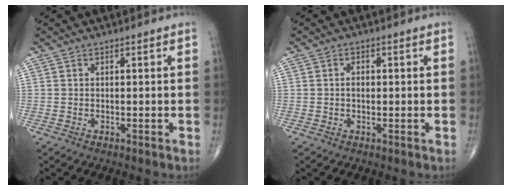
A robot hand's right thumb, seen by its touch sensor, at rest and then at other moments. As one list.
[{"total": 1.7, "force": [0.0, 1.1, 1.3], "torque": [-0.020, 0.003, 0.000]}]